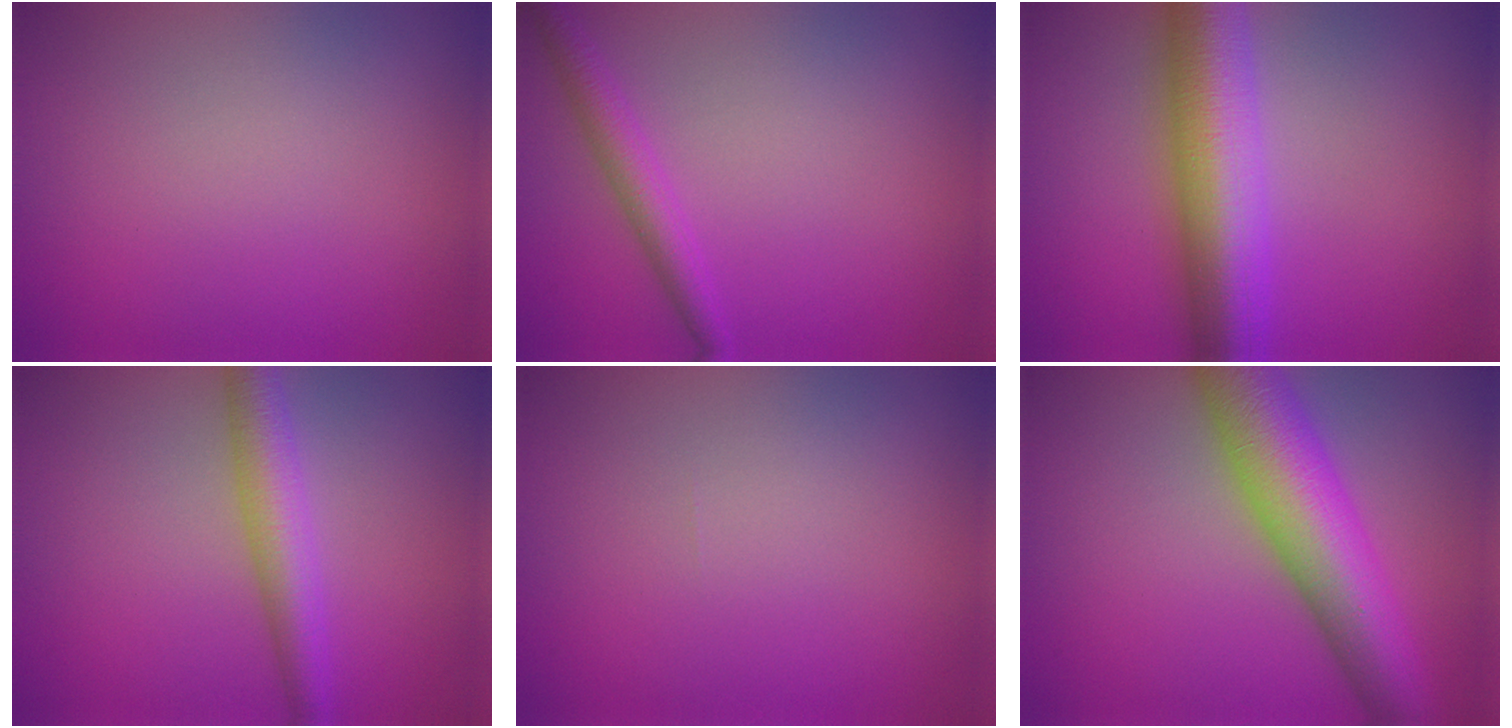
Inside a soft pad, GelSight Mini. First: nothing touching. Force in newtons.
{"total": 2.6, "press": 2.6, "slide": 0.1}
{"total": 10.1, "press": 10.1, "slide": 0.1}
{"total": 4.4, "press": 4.4, "slide": 0.0}
{"total": 0.0}
{"total": 10.6, "press": 10.6, "slide": 0.4}